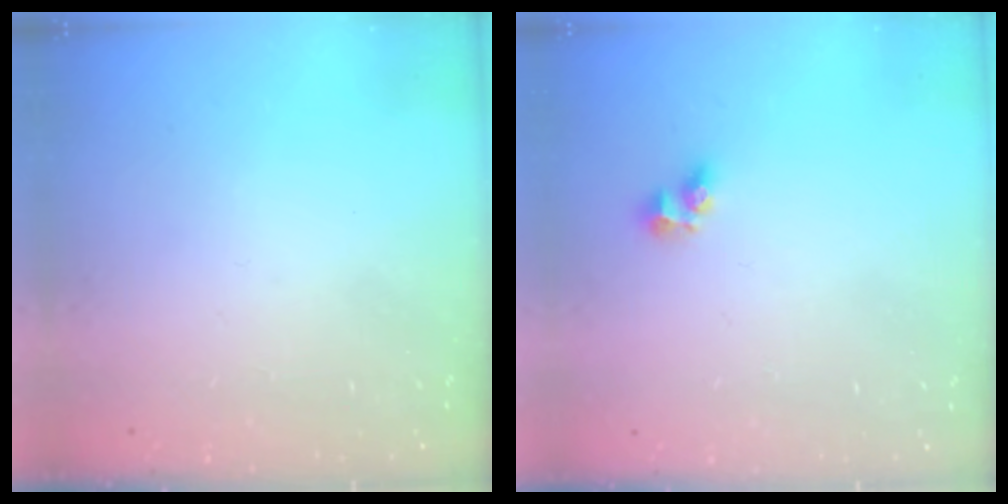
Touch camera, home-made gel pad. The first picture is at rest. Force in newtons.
{"total": 5.0, "press": 5.0, "slide": 0.4}